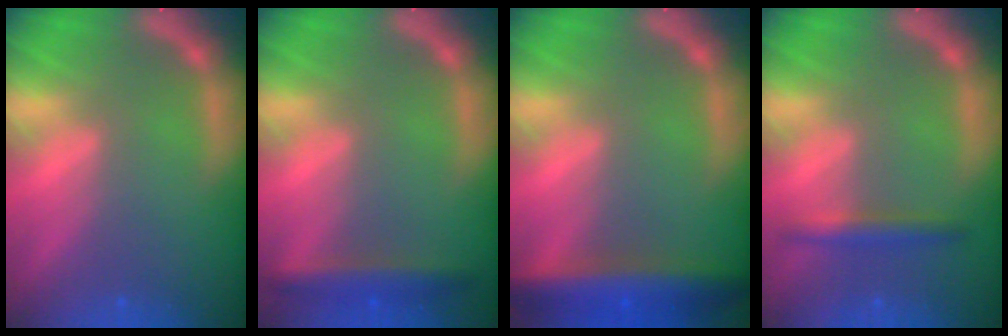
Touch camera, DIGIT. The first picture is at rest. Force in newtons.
{"total": 3.4}
{"total": 7.0}
{"total": 2.4}